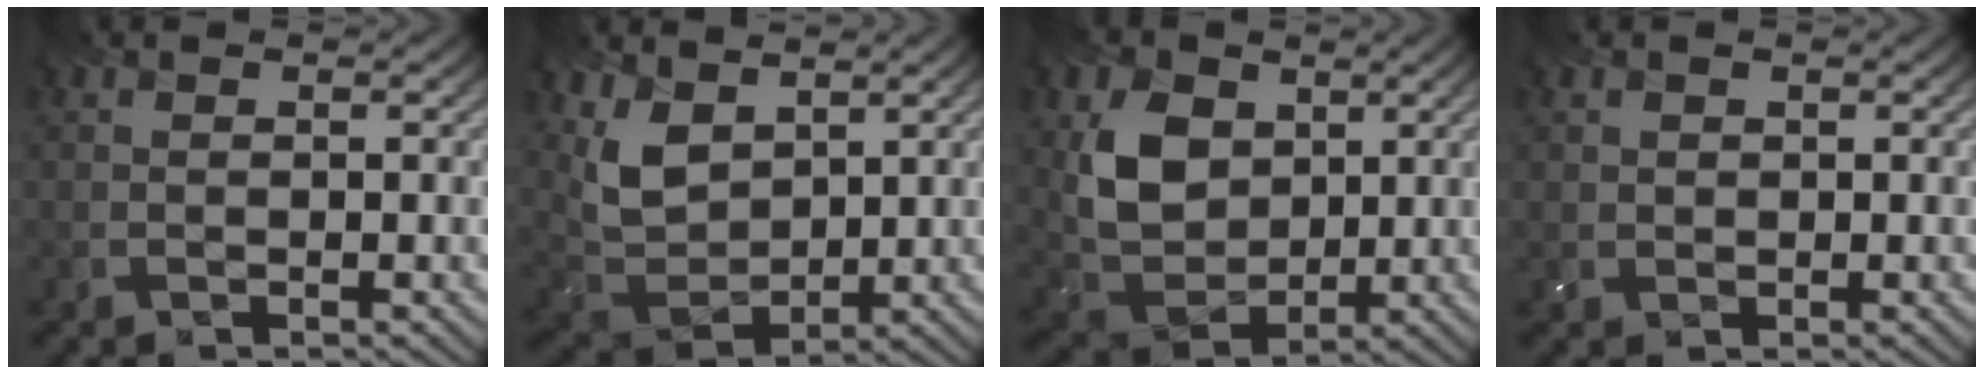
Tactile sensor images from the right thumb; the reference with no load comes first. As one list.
[{"total": 6.8, "force": [3.6, 4.2, 3.9], "torque": [-0.098, -0.012, 0.075]}, {"total": 8.6, "force": [2.4, 6.5, 5.1], "torque": [-0.124, -0.008, 0.051]}, {"total": 0.9, "force": [0.4, 0.7, 0.2], "torque": [-0.009, -0.003, 0.010]}]